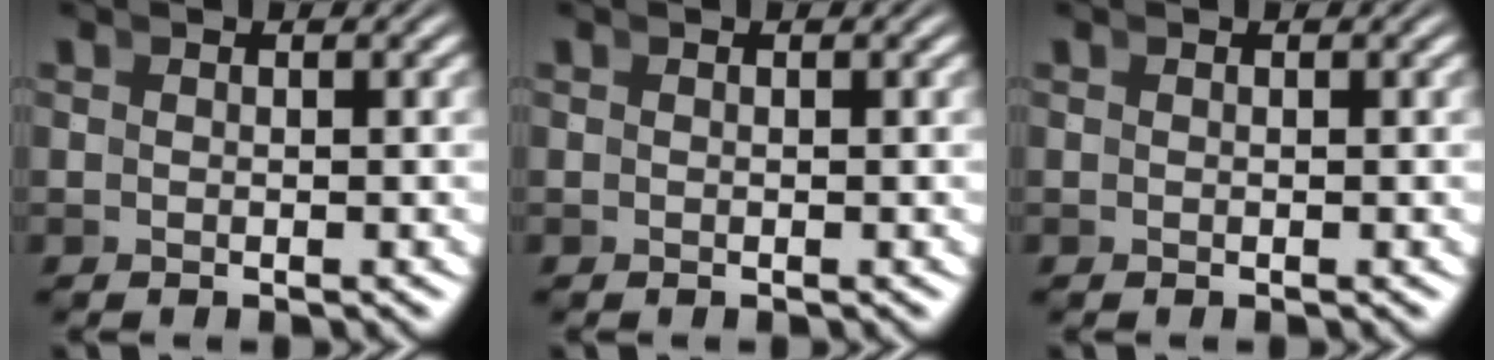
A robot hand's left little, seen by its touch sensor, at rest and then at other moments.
{"total": 0.0}
{"total": 0.0}